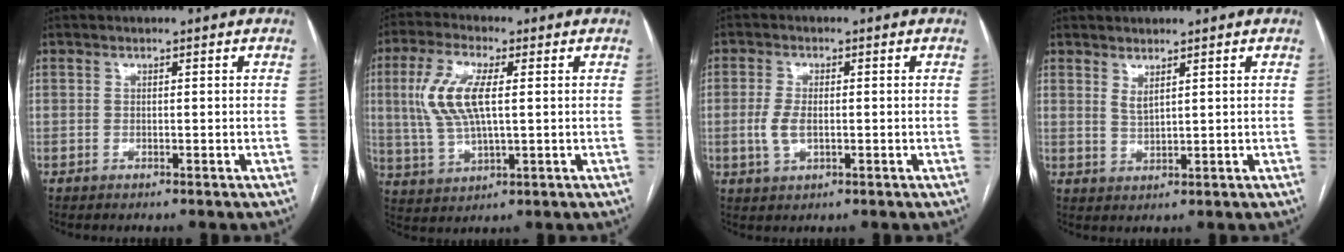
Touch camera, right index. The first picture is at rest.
{"total": 9.9, "force": [1.7, 3.2, 9.2], "torque": [-0.210, 0.009, 0.036]}
{"total": 4.1, "force": [-0.5, 1.9, 3.6], "torque": [-0.083, -0.002, -0.009]}
{"total": 1.8, "force": [1.3, 0.2, 1.2], "torque": [-0.027, -0.009, 0.032]}